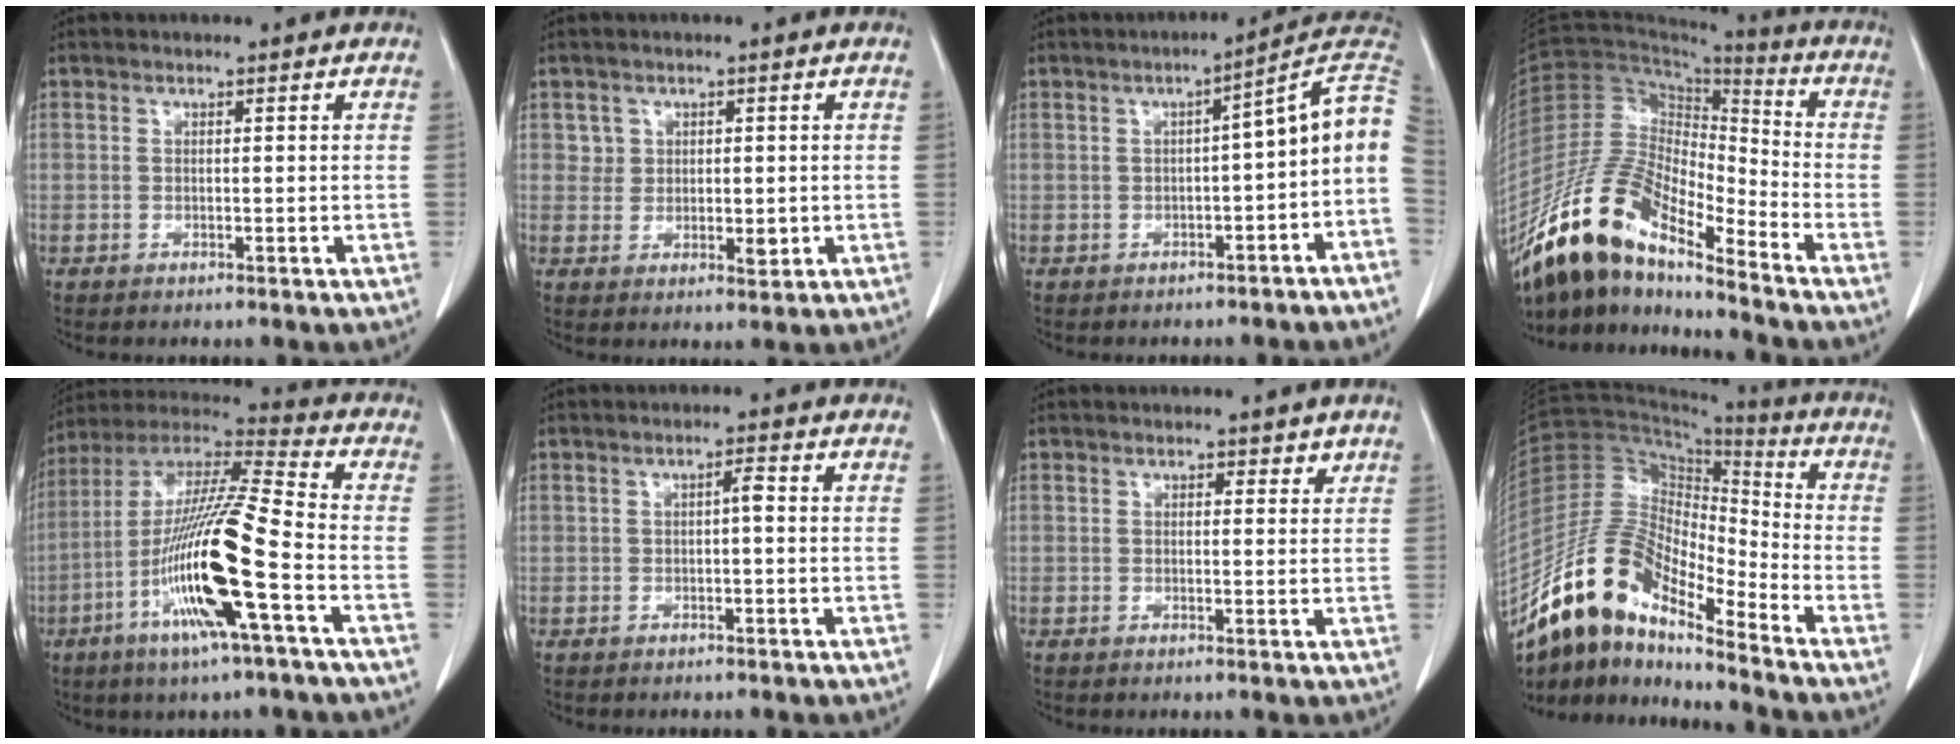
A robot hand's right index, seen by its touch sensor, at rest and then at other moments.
{"total": 3.3, "force": [0.8, 2.9, 1.4], "torque": [-0.013, -0.005, 0.015]}
{"total": 9.0, "force": [-1.7, 1.3, 8.8], "torque": [-0.106, 0.035, -0.030]}
{"total": 16.7, "force": [-13.0, 4.3, 9.6], "torque": [-0.188, 0.022, -0.241]}
{"total": 19.2, "force": [-6.3, 0.5, 18.2], "torque": [-0.368, -0.017, -0.124]}
{"total": 1.5, "force": [0.0, 0.2, 1.5], "torque": [-0.022, 0.005, 0.000]}
{"total": 1.5, "force": [1.1, 0.9, 0.4], "torque": [0.003, -0.004, 0.009]}
{"total": 14.7, "force": [-11.5, 4.1, 8.1], "torque": [-0.155, 0.039, -0.213]}